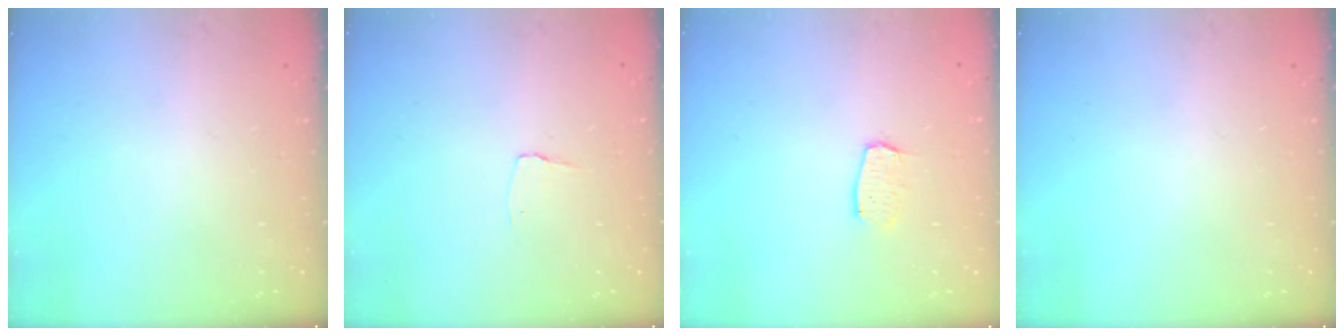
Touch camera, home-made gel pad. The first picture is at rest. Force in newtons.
{"total": 2.9, "press": 2.9, "slide": 0.3}
{"total": 6.0, "press": 6.0, "slide": 0.3}
{"total": 0.0}